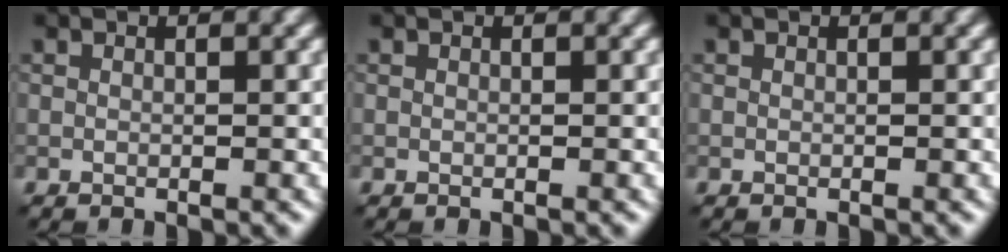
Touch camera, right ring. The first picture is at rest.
{"total": 0.0}
{"total": 0.0}